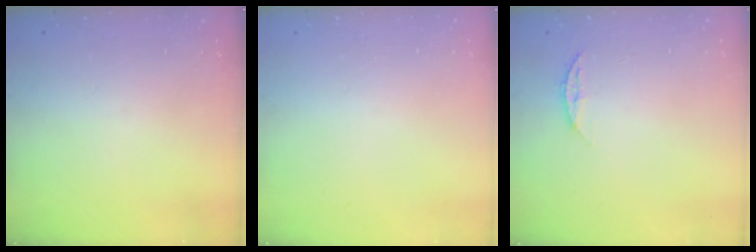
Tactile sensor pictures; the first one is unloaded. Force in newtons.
{"total": 0.0}
{"total": 5.1, "press": 5.1, "slide": 0.7}